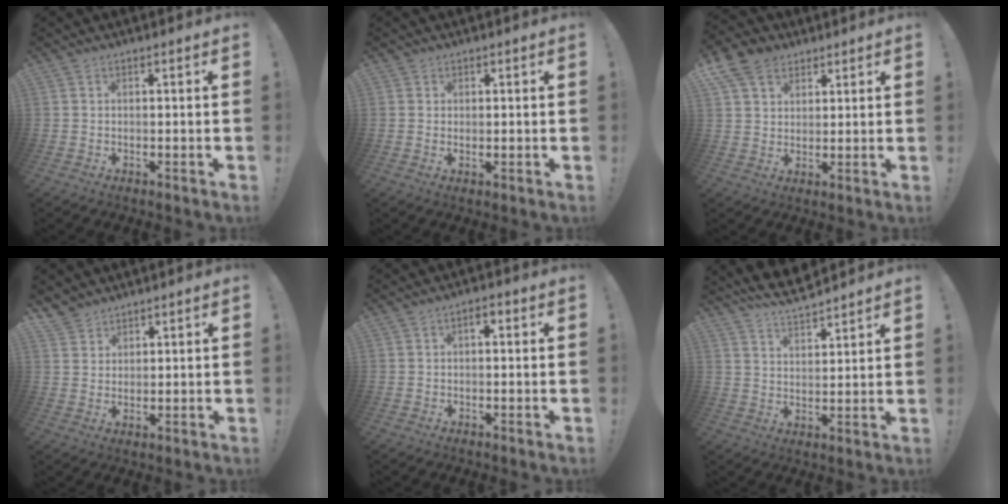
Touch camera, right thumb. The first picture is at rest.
{"total": 1.2, "force": [0.8, 0.8, 0.3], "torque": [0.002, -0.002, 0.015]}
{"total": 9.7, "force": [5.8, 6.9, 3.7], "torque": [-0.061, -0.024, 0.116]}
{"total": 4.2, "force": [3.6, 2.1, 0.3], "torque": [-0.004, -0.026, 0.069]}
{"total": 2.0, "force": [0.0, 1.0, 1.7], "torque": [-0.025, 0.006, -0.004]}
{"total": 8.4, "force": [7.6, 2.0, 3.0], "torque": [-0.065, -0.050, 0.142]}